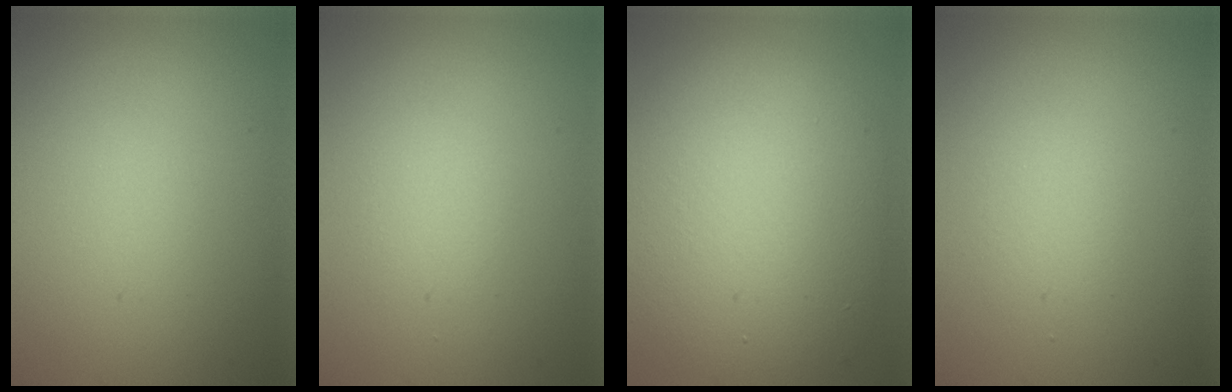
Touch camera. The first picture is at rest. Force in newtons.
{"total": 1.2, "press": 1.2, "slide": 0.0}
{"total": 11.0, "press": 11.0, "slide": 0.8}
{"total": 1.3, "press": 1.3, "slide": 0.2}